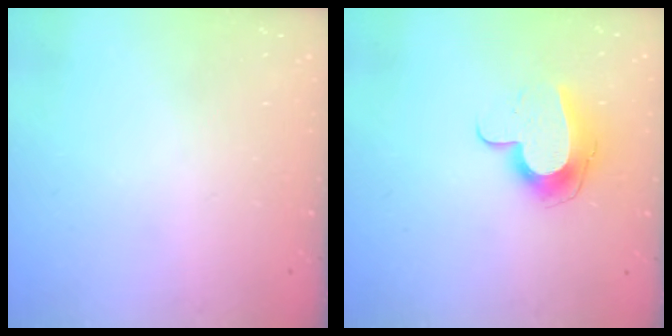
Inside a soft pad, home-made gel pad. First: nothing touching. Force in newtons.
{"total": 10.7, "press": 10.6, "slide": 0.7}